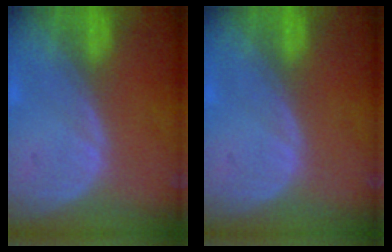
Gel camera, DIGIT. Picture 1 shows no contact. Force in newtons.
{"total": 0.0}